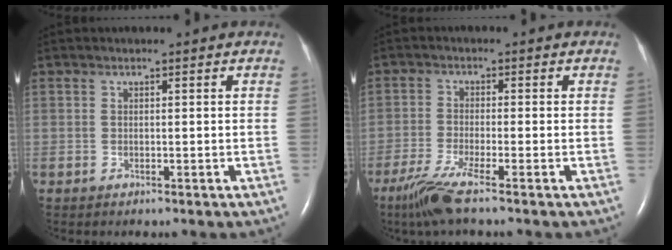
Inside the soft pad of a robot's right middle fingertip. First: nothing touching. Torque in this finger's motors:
{"motor_torque": [1.05, -0.75, 0.13, 0.04]}